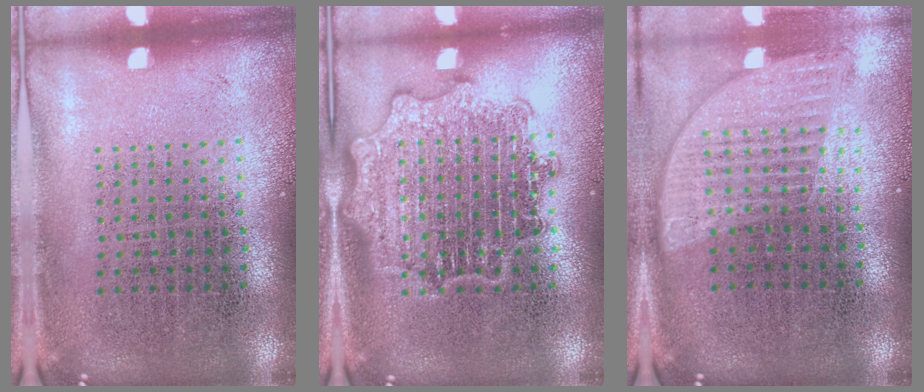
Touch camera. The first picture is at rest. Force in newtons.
{"total": 2.8, "press": 2.8, "slide": 0.4}
{"total": 1.2, "press": 1.2, "slide": 0.5}